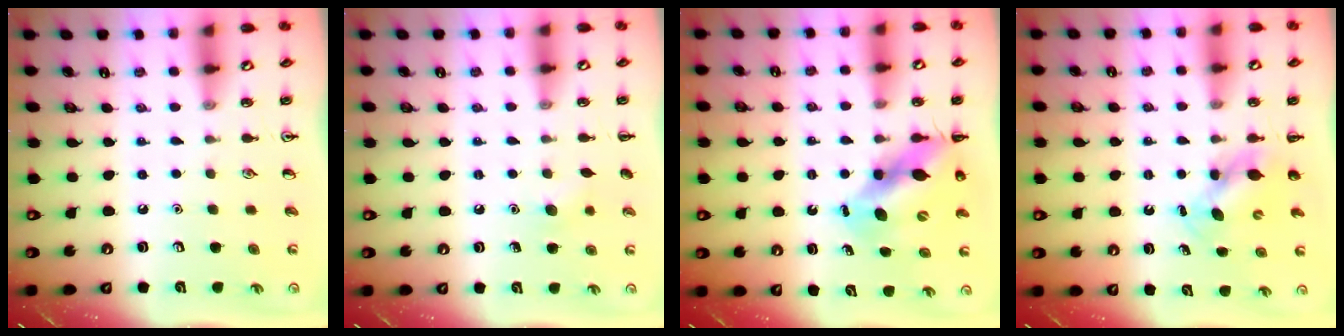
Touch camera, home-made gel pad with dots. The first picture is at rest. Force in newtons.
{"total": 4.5, "press": 4.3, "slide": 1.2}
{"total": 10.7, "press": 10.3, "slide": 2.7}
{"total": 5.6, "press": 5.6, "slide": 0.6}